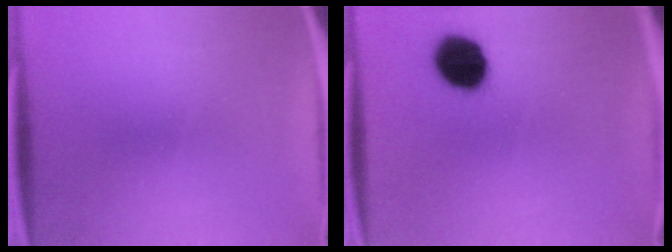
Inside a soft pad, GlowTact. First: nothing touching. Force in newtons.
{"total": 11.6}